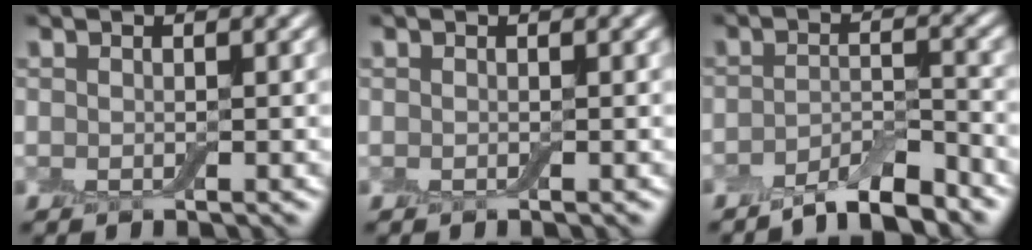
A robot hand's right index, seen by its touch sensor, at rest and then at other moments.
{"total": 0.0}
{"total": 4.3, "force": [-3.5, 0.8, 2.3], "torque": [-0.037, 0.004, -0.063]}